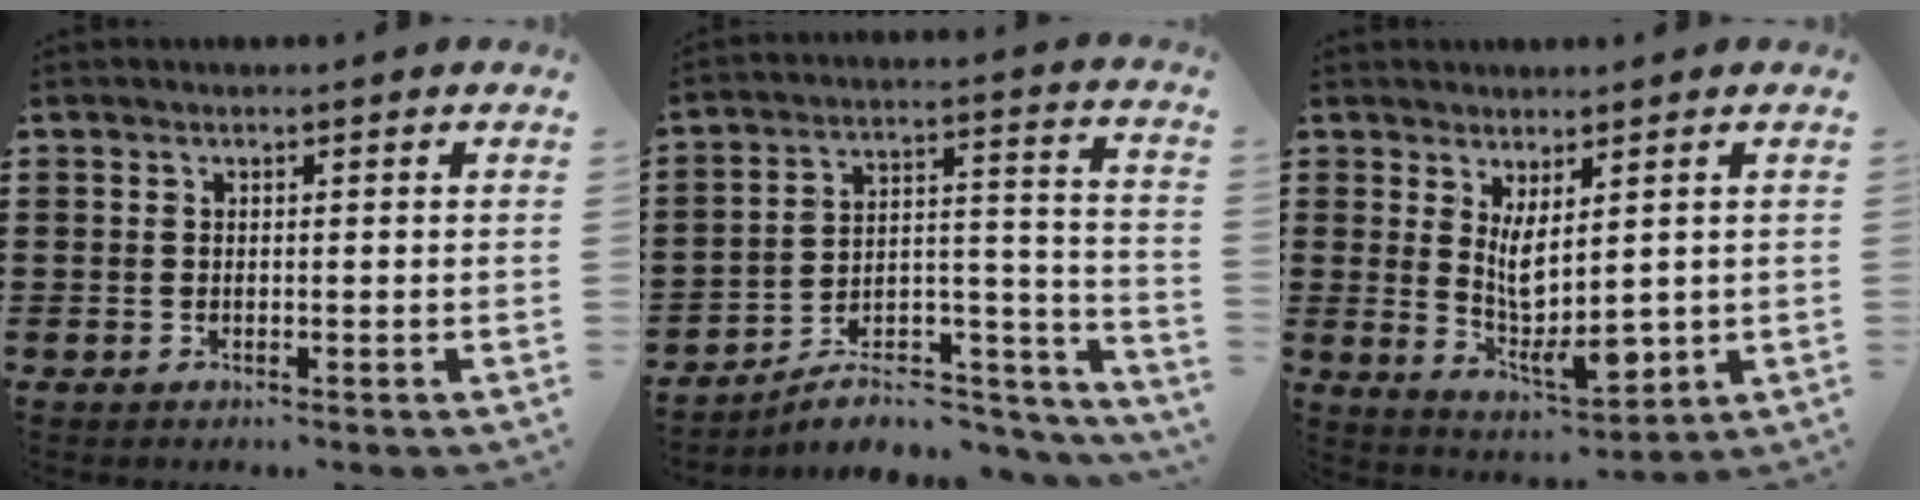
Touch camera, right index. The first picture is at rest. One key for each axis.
{"total": 7.4, "fx": -6.1, "fy": 2.8, "fz": 3.1, "tx": -0.042, "ty": 0.016, "tz": -0.113}
{"total": 6.9, "fx": 0.8, "fy": 2.5, "fz": 6.4, "tx": -0.129, "ty": -0.023, "tz": 0.012}